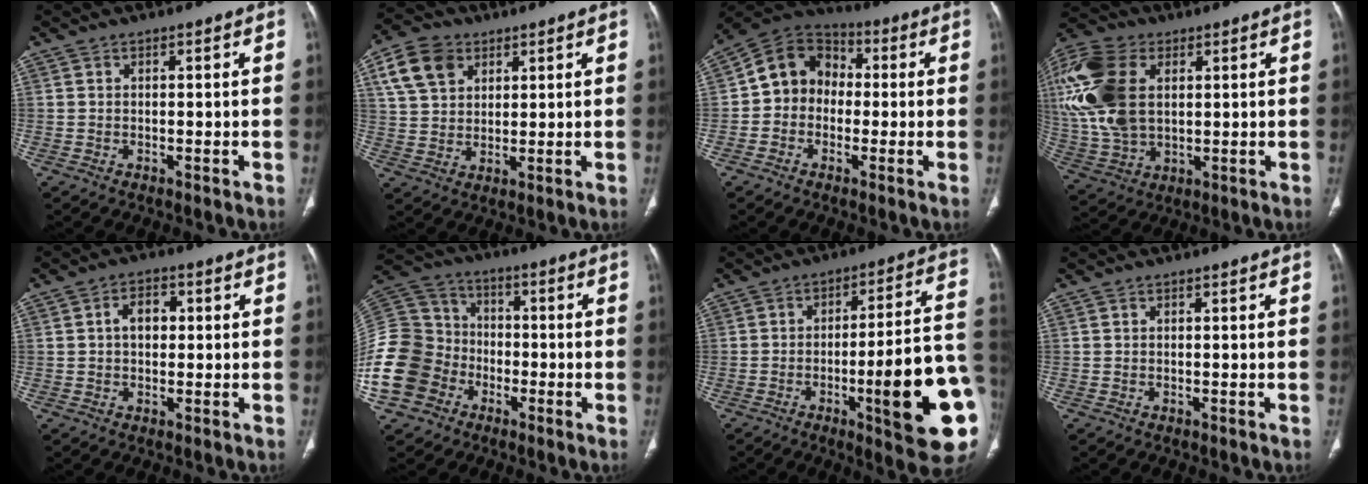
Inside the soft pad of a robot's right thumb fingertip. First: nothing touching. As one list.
[{"total": 10.0, "force": [4.6, 7.2, 5.2], "torque": [-0.082, -0.004, 0.090]}, {"total": 11.1, "force": [-0.1, 9.6, 5.6], "torque": [-0.067, 0.036, -0.018]}, {"total": 22.8, "force": [5.4, 14.6, 16.6], "torque": [-0.394, 0.005, 0.106]}, {"total": 4.9, "force": [0.7, 3.4, 3.5], "torque": [-0.045, 0.011, 0.009]}, {"total": 19.9, "force": [-7.2, 16.5, 8.5], "torque": [-0.198, 0.061, -0.131]}, {"total": 20.8, "force": [-5.7, 3.5, 19.8], "torque": [-0.224, 0.018, -0.072]}, {"total": 0.0}]